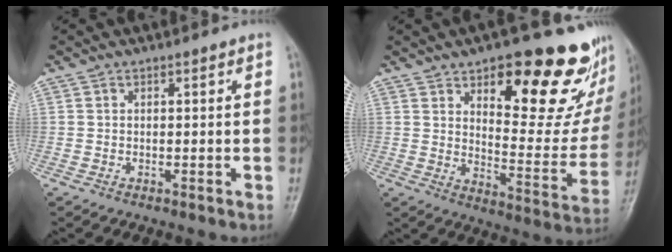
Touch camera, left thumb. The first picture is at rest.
{"total": 24.9, "force": [14.1, 9.7, 18.1], "torque": [-0.177, -0.076, 0.198]}